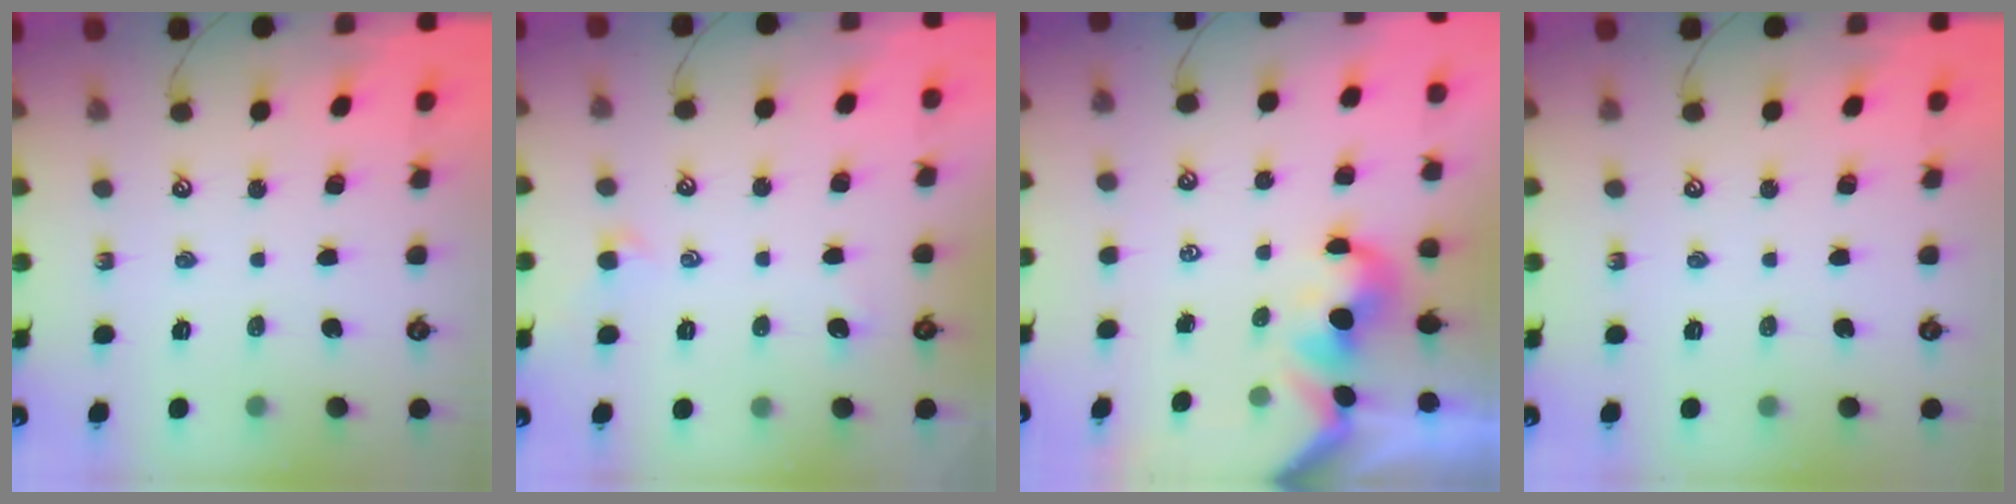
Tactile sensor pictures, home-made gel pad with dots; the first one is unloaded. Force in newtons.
{"total": 0.9, "press": 0.7, "slide": 0.6}
{"total": 0.9, "press": 0.8, "slide": 0.4}
{"total": 0.0}